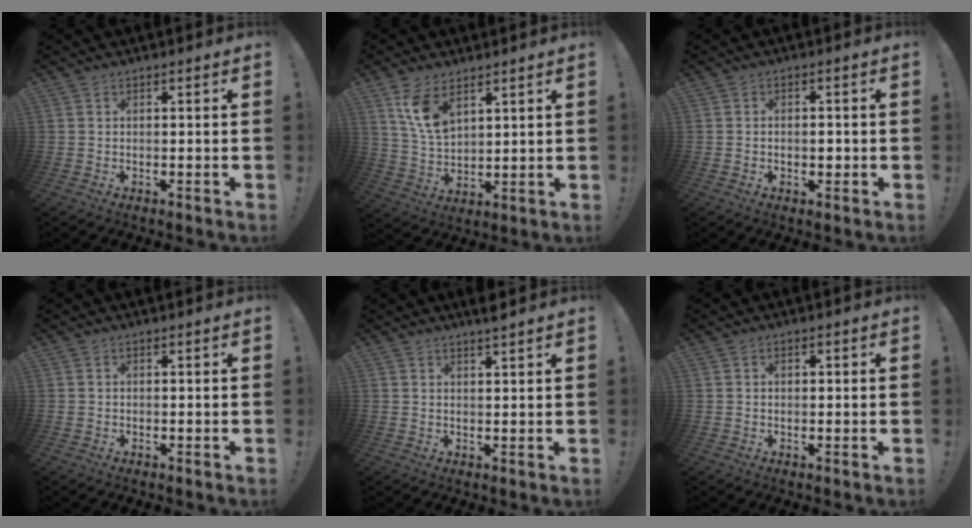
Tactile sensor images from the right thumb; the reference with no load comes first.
{"total": 9.9, "force": [6.0, 5.1, 6.1], "torque": [-0.122, -0.024, 0.114]}
{"total": 2.3, "force": [-0.7, 1.7, 1.4], "torque": [-0.011, 0.000, -0.015]}
{"total": 0.6, "force": [-0.2, 0.6, 0.2], "torque": [-0.006, 0.003, -0.002]}
{"total": 2.7, "force": [2.3, -0.1, 1.4], "torque": [-0.021, -0.017, 0.039]}
{"total": 0.9, "force": [-0.2, 0.7, 0.5], "torque": [-0.007, 0.003, -0.004]}